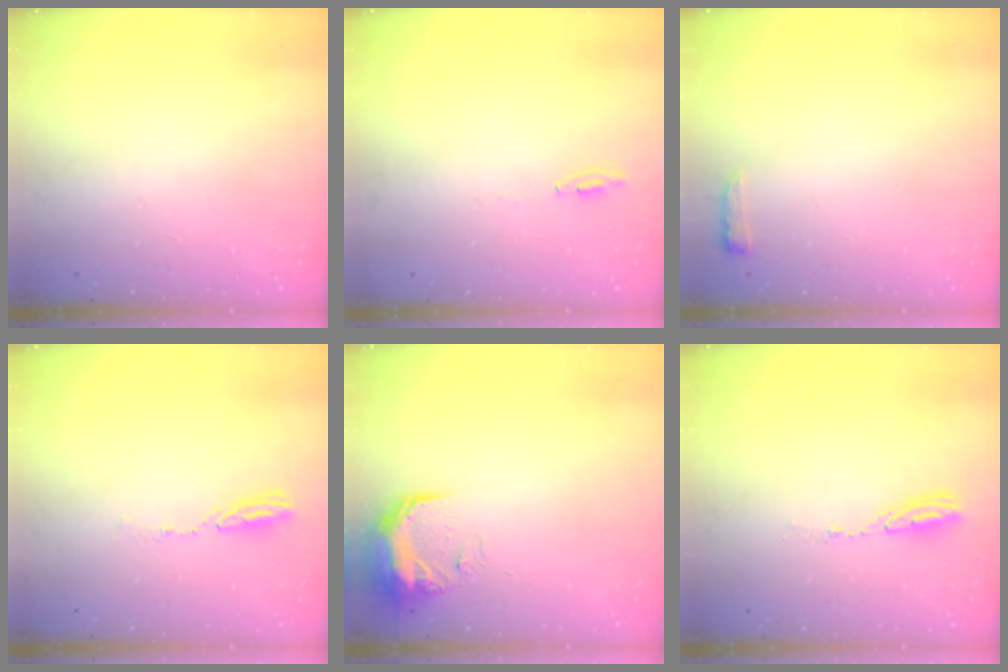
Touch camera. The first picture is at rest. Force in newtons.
{"total": 3.6, "press": 3.5, "slide": 0.5}
{"total": 3.7, "press": 3.6, "slide": 0.5}
{"total": 3.9, "press": 3.9, "slide": 0.4}
{"total": 16.9, "press": 11.4, "slide": 12.5}
{"total": 5.0, "press": 5.0, "slide": 0.4}